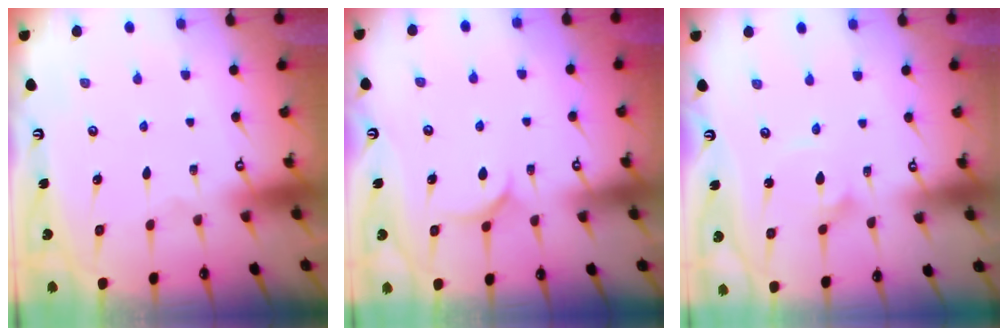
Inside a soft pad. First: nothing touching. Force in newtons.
{"total": 6.4, "press": 6.4, "slide": 0.5}
{"total": 1.5, "press": 1.5, "slide": 0.1}